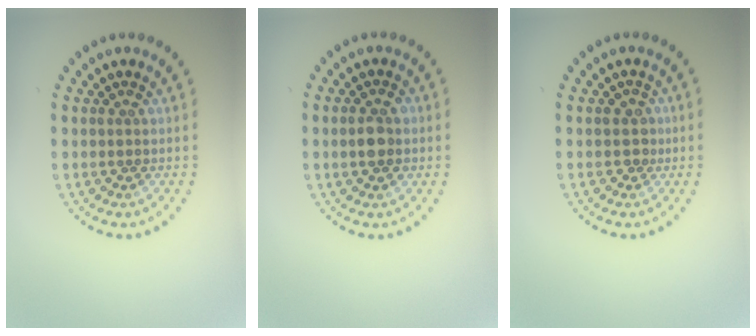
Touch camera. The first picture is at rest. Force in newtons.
{"total": 2.3, "press": 2.2, "slide": 0.3}
{"total": 1.0, "press": 0.7, "slide": 0.7}